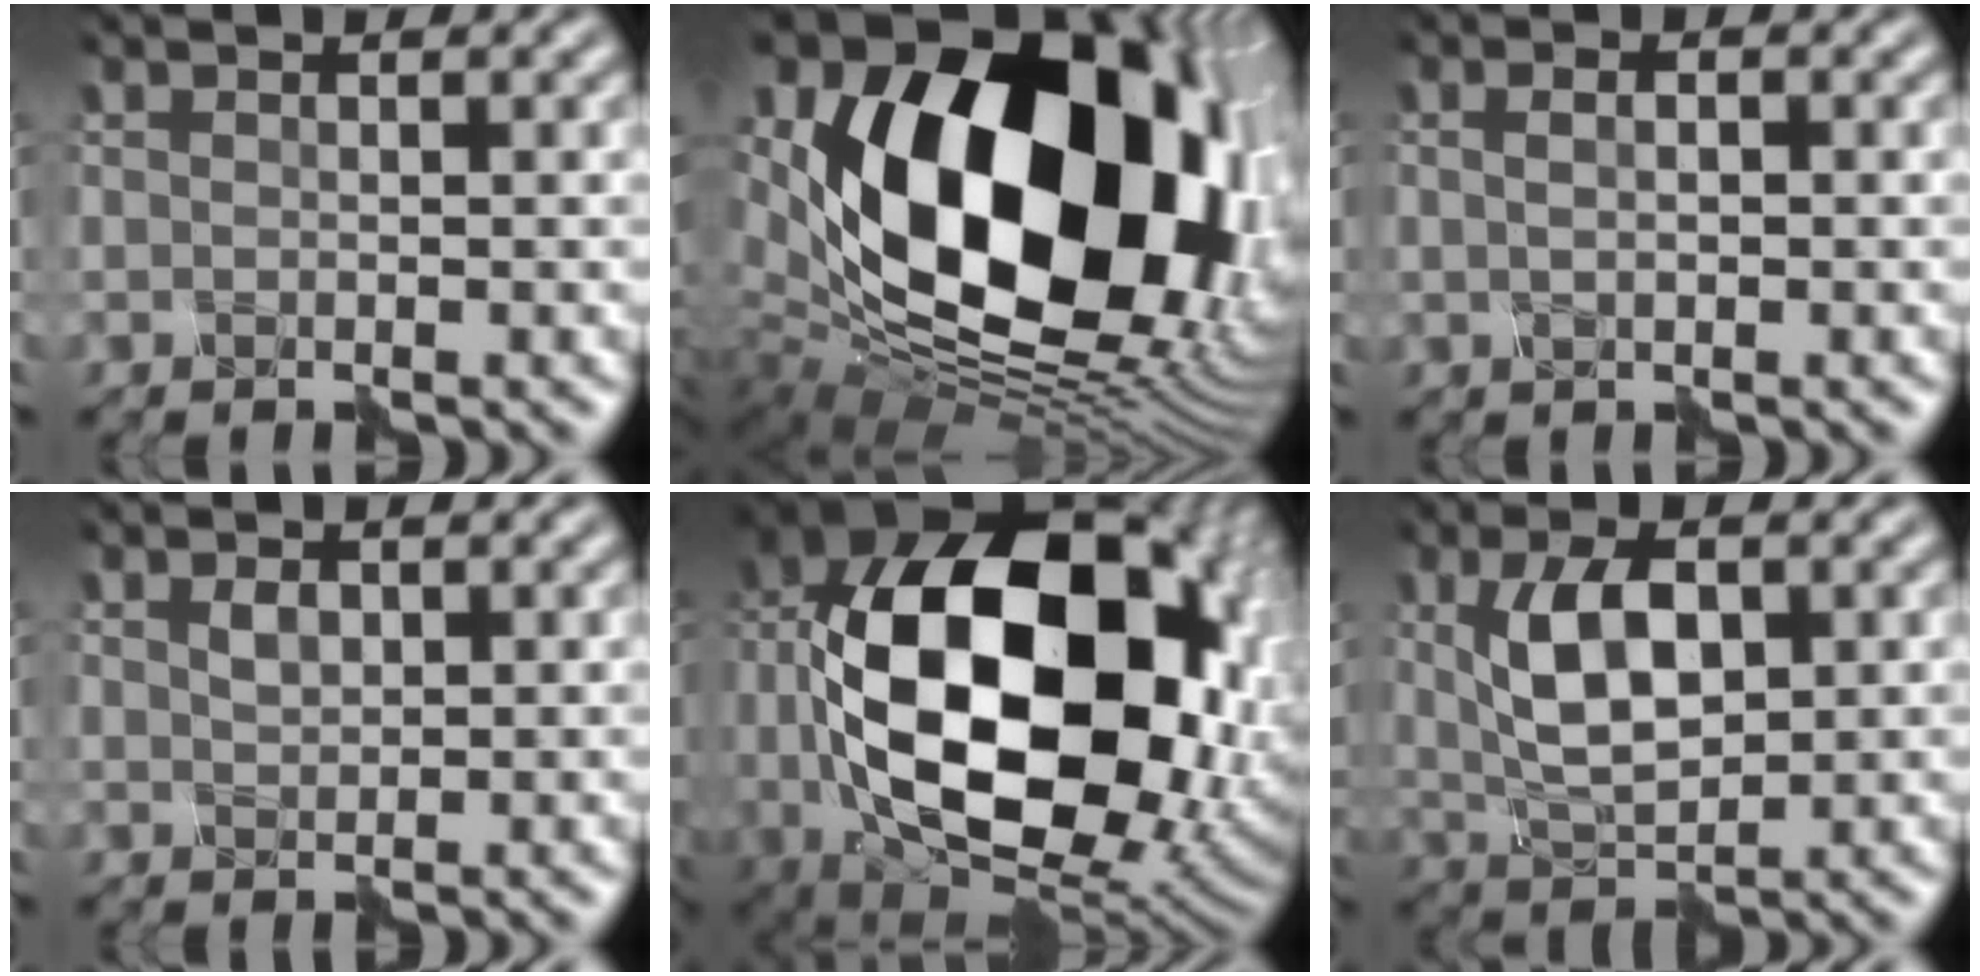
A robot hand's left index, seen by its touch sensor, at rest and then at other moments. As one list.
[{"total": 21.6, "force": [4.1, 13.7, 16.2], "torque": [-0.311, -0.008, 0.093]}, {"total": 2.3, "force": [0.6, 1.3, 1.9], "torque": [-0.027, 0.009, 0.000]}, {"total": 1.2, "force": [0.3, 0.8, 0.8], "torque": [-0.015, 0.000, 0.009]}, {"total": 20.6, "force": [0.3, 13.7, 15.3], "torque": [-0.316, -0.043, 0.043]}, {"total": 6.1, "force": [0.8, 3.1, 5.2], "torque": [-0.098, 0.003, 0.018]}]